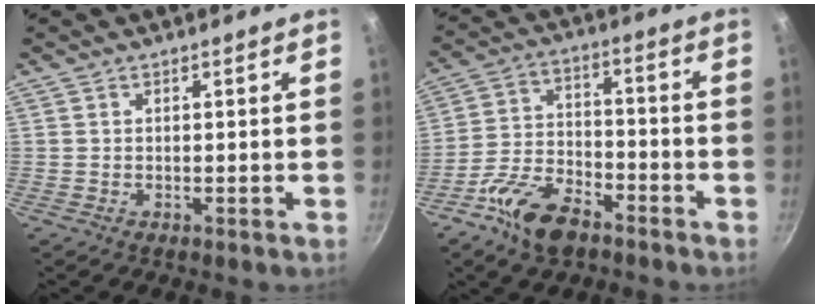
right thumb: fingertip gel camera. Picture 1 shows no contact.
{"total": 11.9, "force": [-7.5, 5.9, 7.0], "torque": [-0.122, 0.046, -0.146]}